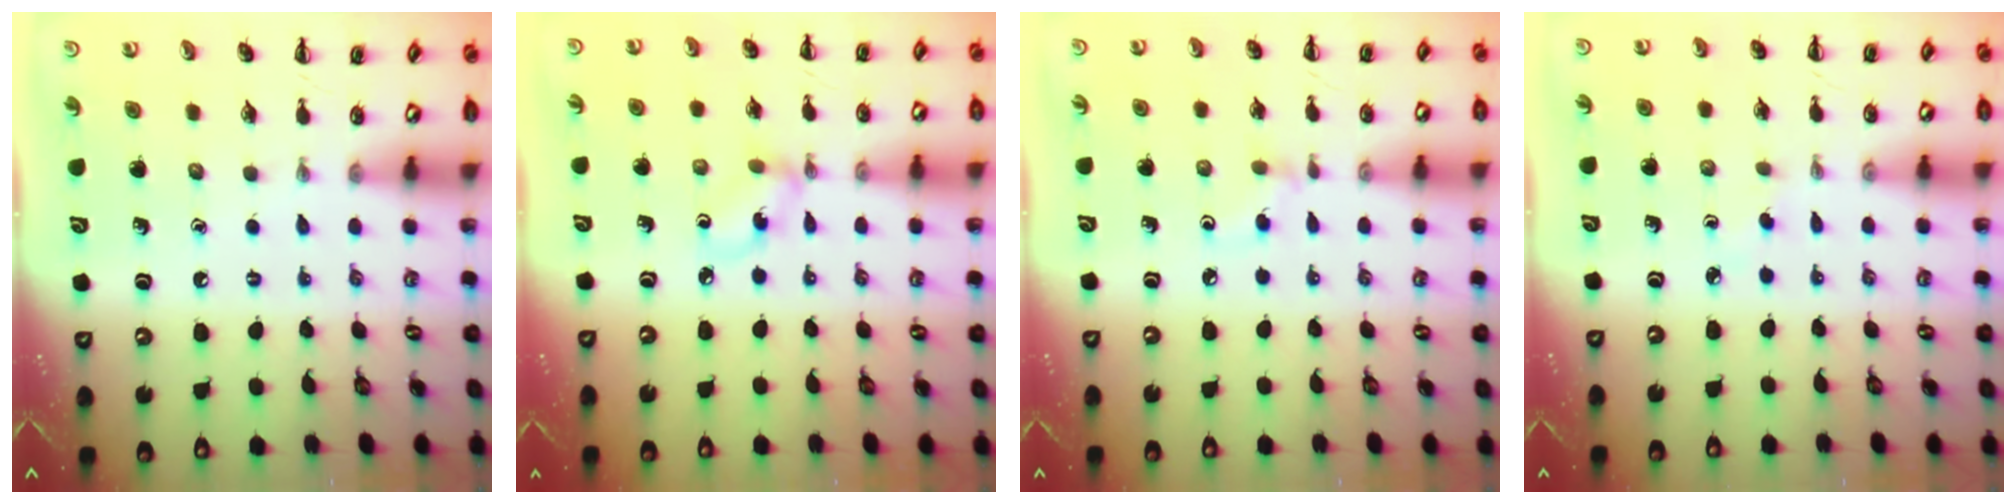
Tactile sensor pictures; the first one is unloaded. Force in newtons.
{"total": 2.9, "press": 2.8, "slide": 0.6}
{"total": 2.6, "press": 2.3, "slide": 1.1}
{"total": 1.7, "press": 1.5, "slide": 0.8}